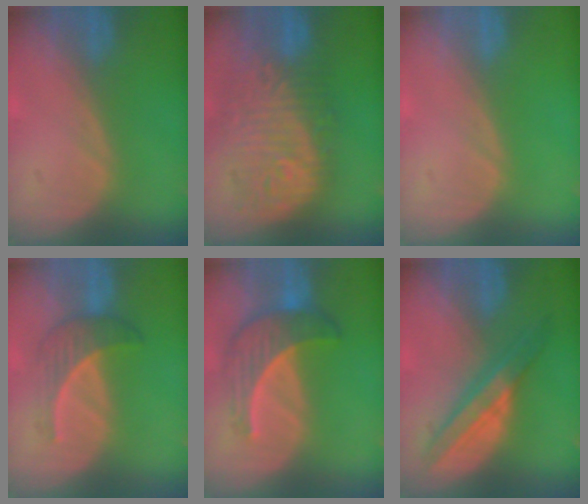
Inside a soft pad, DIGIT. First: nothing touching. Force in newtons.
{"total": 11.9, "press": 10.7, "slide": 5.3}
{"total": 0.0}
{"total": 4.1, "press": 4.0, "slide": 0.8}
{"total": 7.1, "press": 6.9, "slide": 1.8}
{"total": 6.2, "press": 6.2, "slide": 0.1}